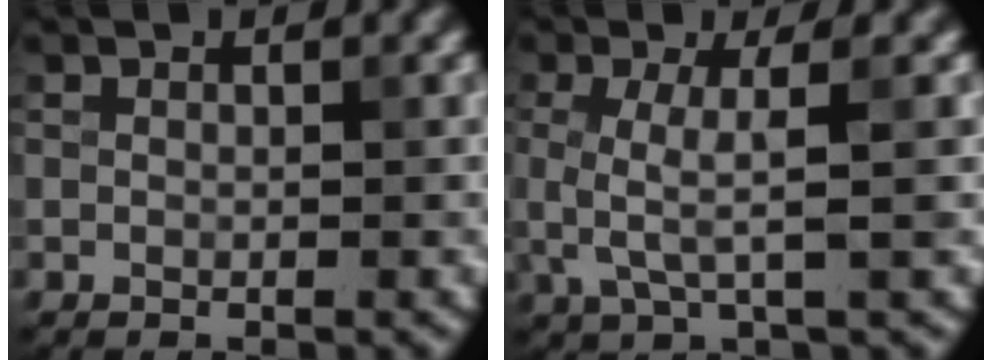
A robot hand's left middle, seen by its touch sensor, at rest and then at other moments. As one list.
[{"total": 3.6, "force": [0.0, 0.8, 3.5], "torque": [-0.076, 0.001, -0.001]}]